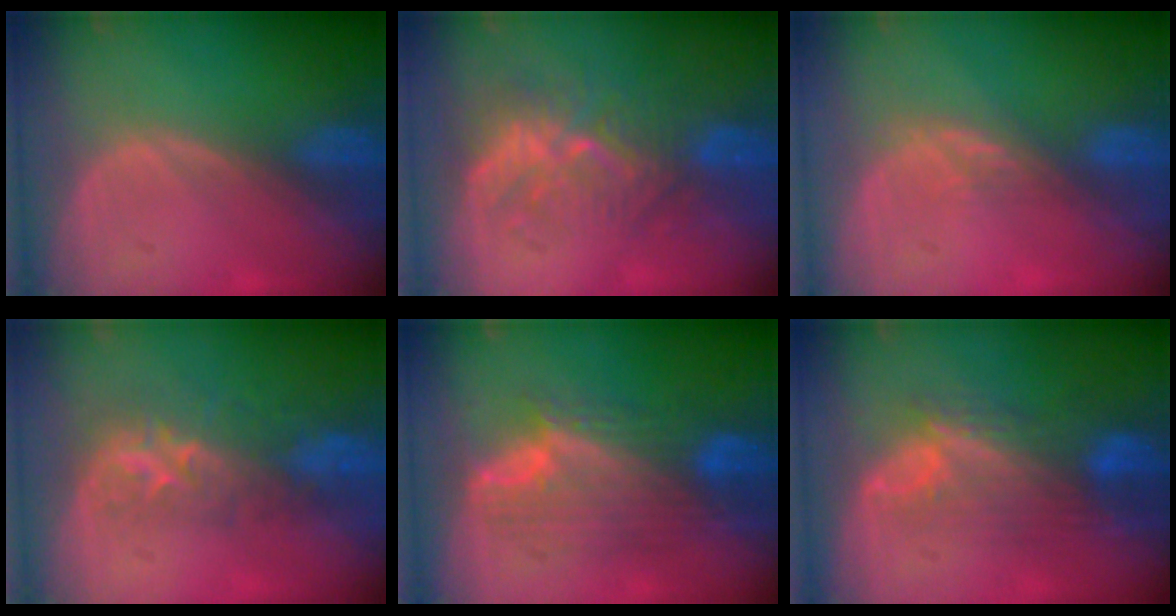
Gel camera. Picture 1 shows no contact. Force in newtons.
{"total": 8.7, "press": 8.2, "slide": 2.9}
{"total": 2.5, "press": 2.1, "slide": 1.4}
{"total": 8.5, "press": 7.3, "slide": 4.2}
{"total": 9.1, "press": 9.0, "slide": 0.5}
{"total": 9.0, "press": 8.0, "slide": 4.1}